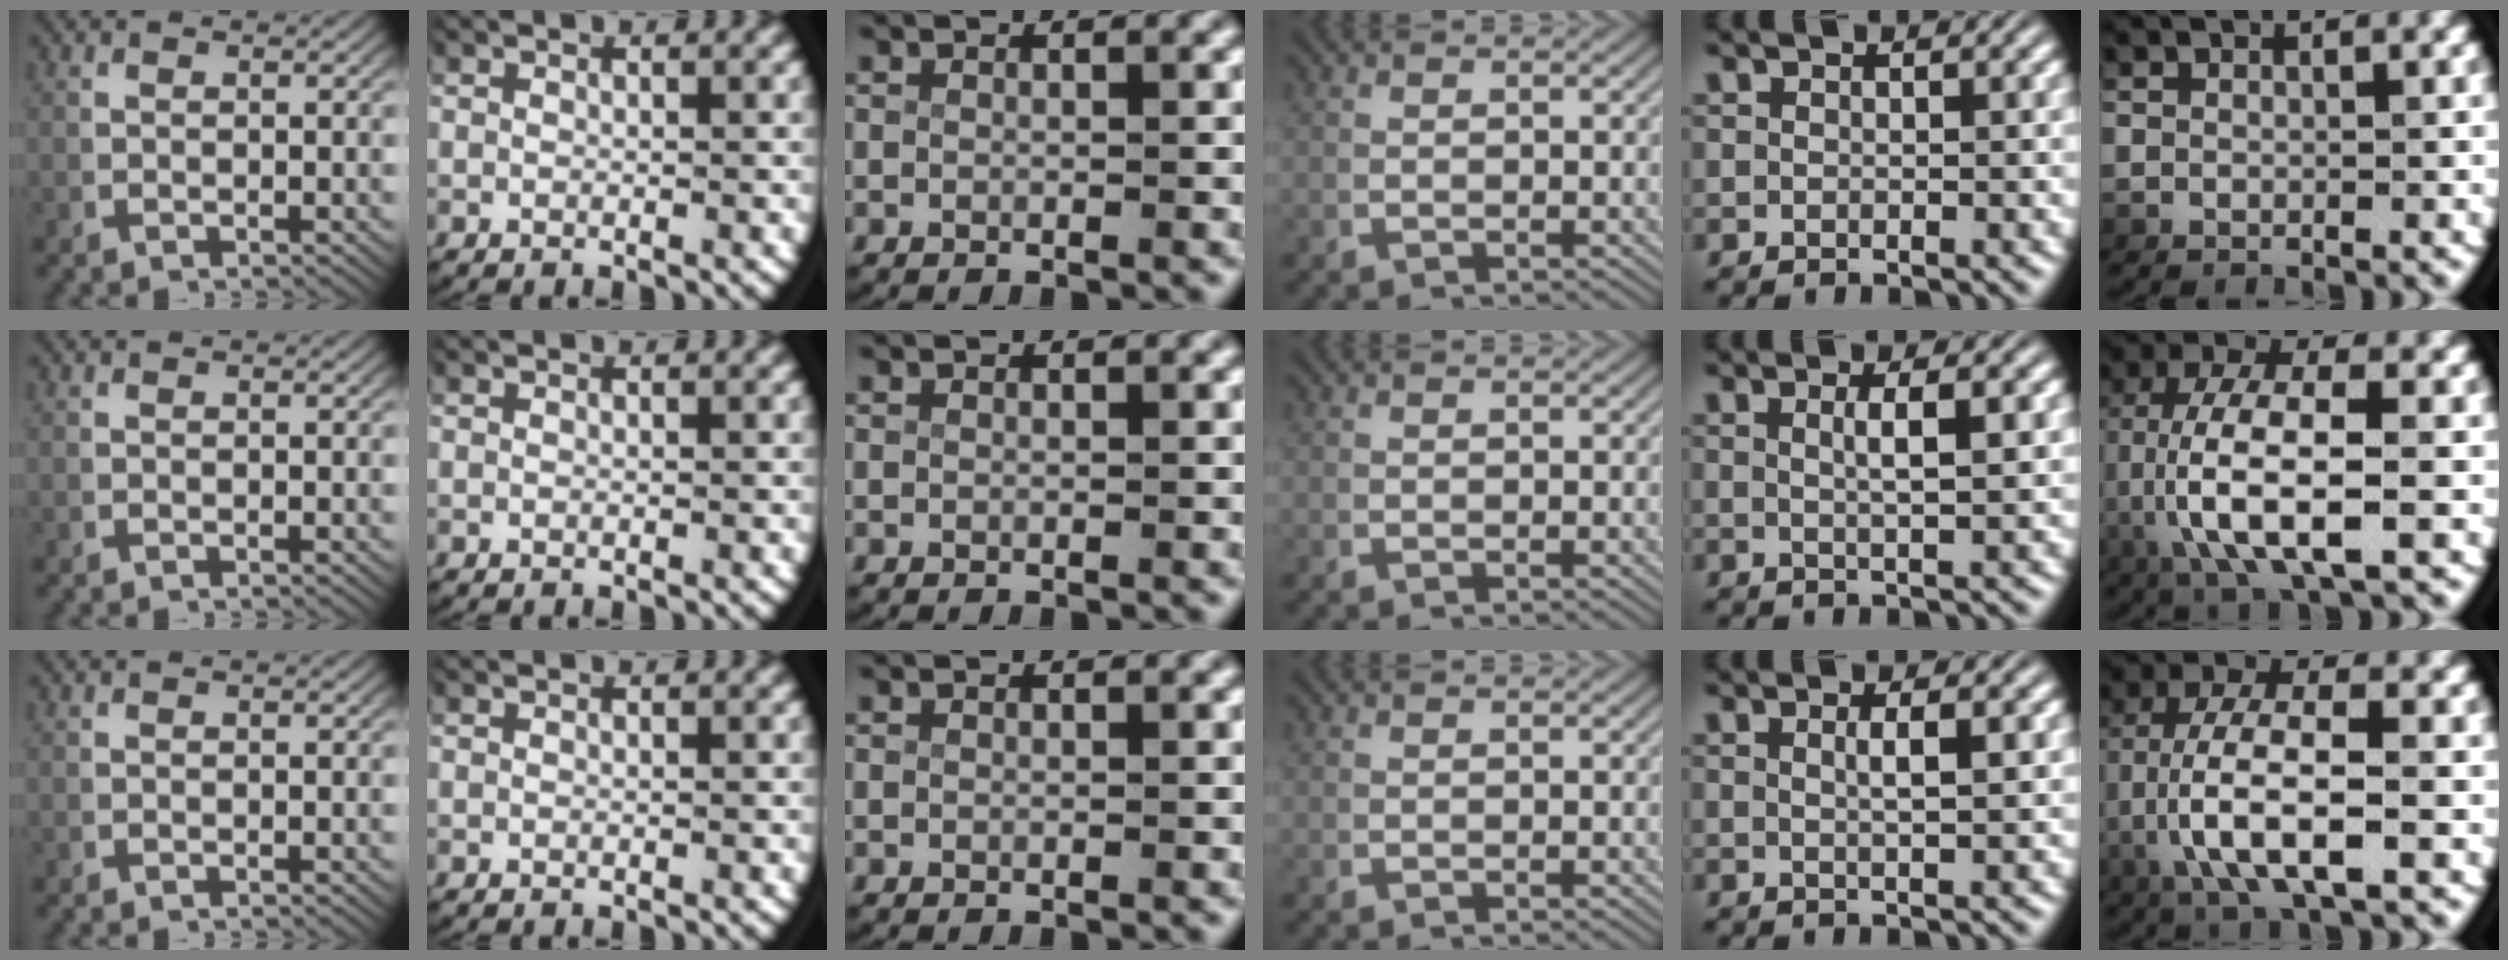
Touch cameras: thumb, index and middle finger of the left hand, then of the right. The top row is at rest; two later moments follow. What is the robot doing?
{"motion": "lift_and_place", "object": "ribbon"}